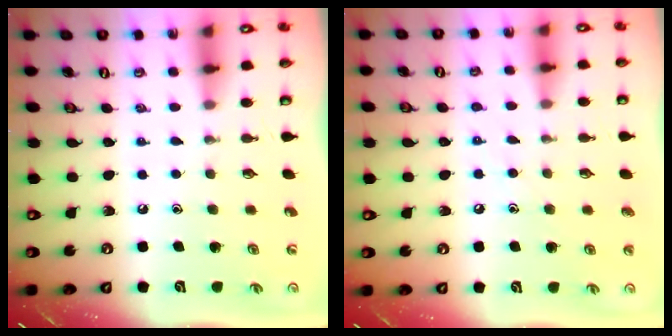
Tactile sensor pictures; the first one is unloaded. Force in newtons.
{"total": 7.1, "press": 7.1, "slide": 0.8}